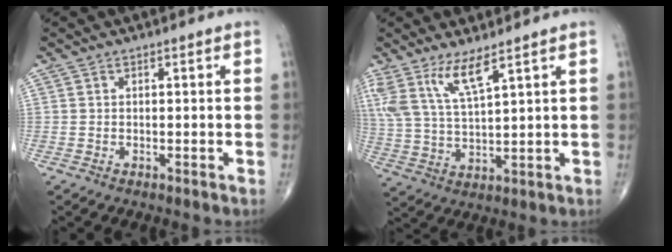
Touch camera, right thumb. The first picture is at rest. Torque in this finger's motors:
{"motor_torque": [-0.04, 0.28, 0.56, 0.59, 0.14]}